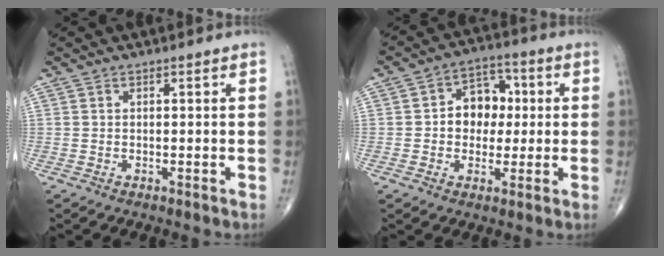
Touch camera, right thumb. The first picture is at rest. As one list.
[{"total": 9.1, "force": [0.6, 7.1, 5.7], "torque": [-0.041, 0.021, 0.001]}]